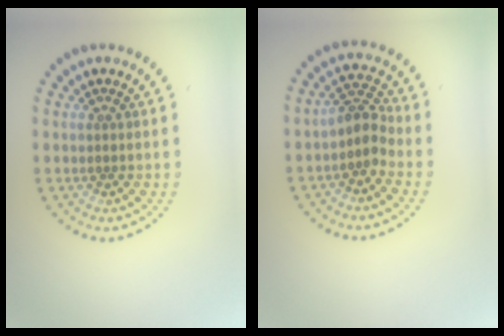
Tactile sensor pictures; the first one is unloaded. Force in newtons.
{"total": 2.6, "press": 2.1, "slide": 1.6}